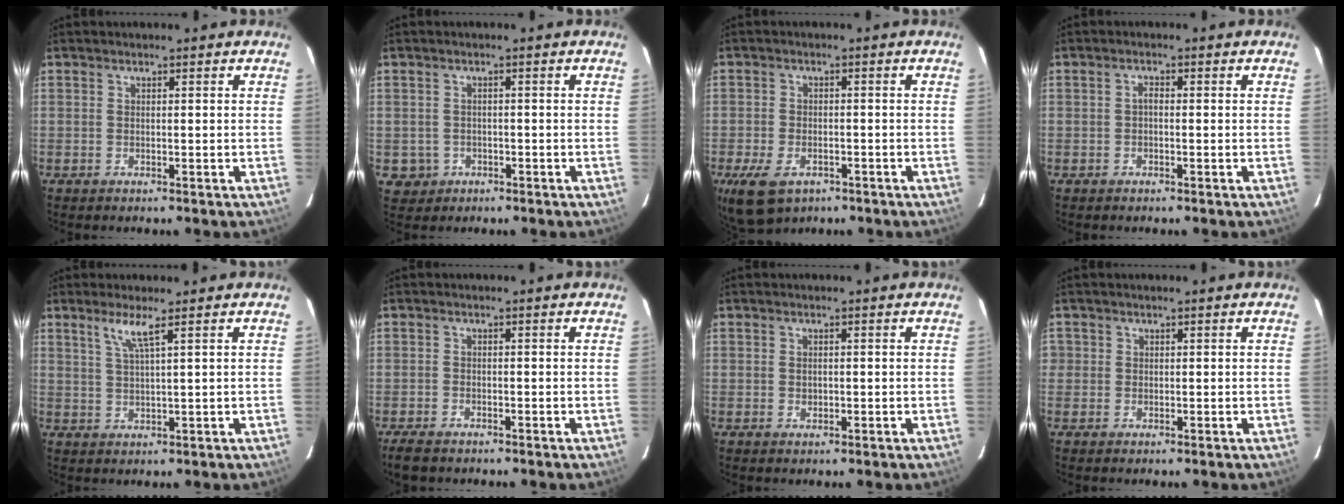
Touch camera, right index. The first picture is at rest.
{"total": 3.7, "force": [-1.2, 3.4, 0.5], "torque": [-0.024, 0.003, -0.006]}
{"total": 8.8, "force": [-5.0, 5.2, 5.1], "torque": [-0.121, -0.022, -0.081]}
{"total": 1.0, "force": [-0.4, 0.7, 0.6], "torque": [-0.010, 0.005, -0.009]}
{"total": 3.6, "force": [2.2, -0.5, 2.8], "torque": [-0.058, -0.004, 0.046]}
{"total": 4.0, "force": [-3.2, 1.7, 1.6], "torque": [-0.048, -0.012, -0.057]}
{"total": 0.8, "force": [0.0, 0.8, 0.3], "torque": [-0.002, 0.001, 0.001]}
{"total": 1.2, "force": [-0.1, 1.2, -0.1], "torque": [0.003, 0.004, -0.002]}